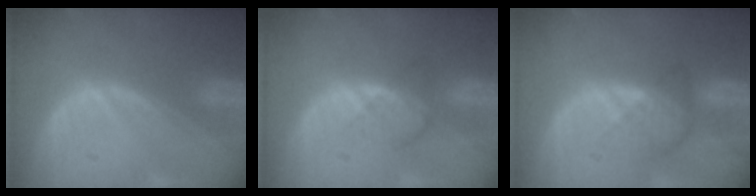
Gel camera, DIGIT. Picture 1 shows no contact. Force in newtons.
{"total": 3.7, "press": 3.2, "slide": 1.9}
{"total": 4.3, "press": 3.8, "slide": 1.9}